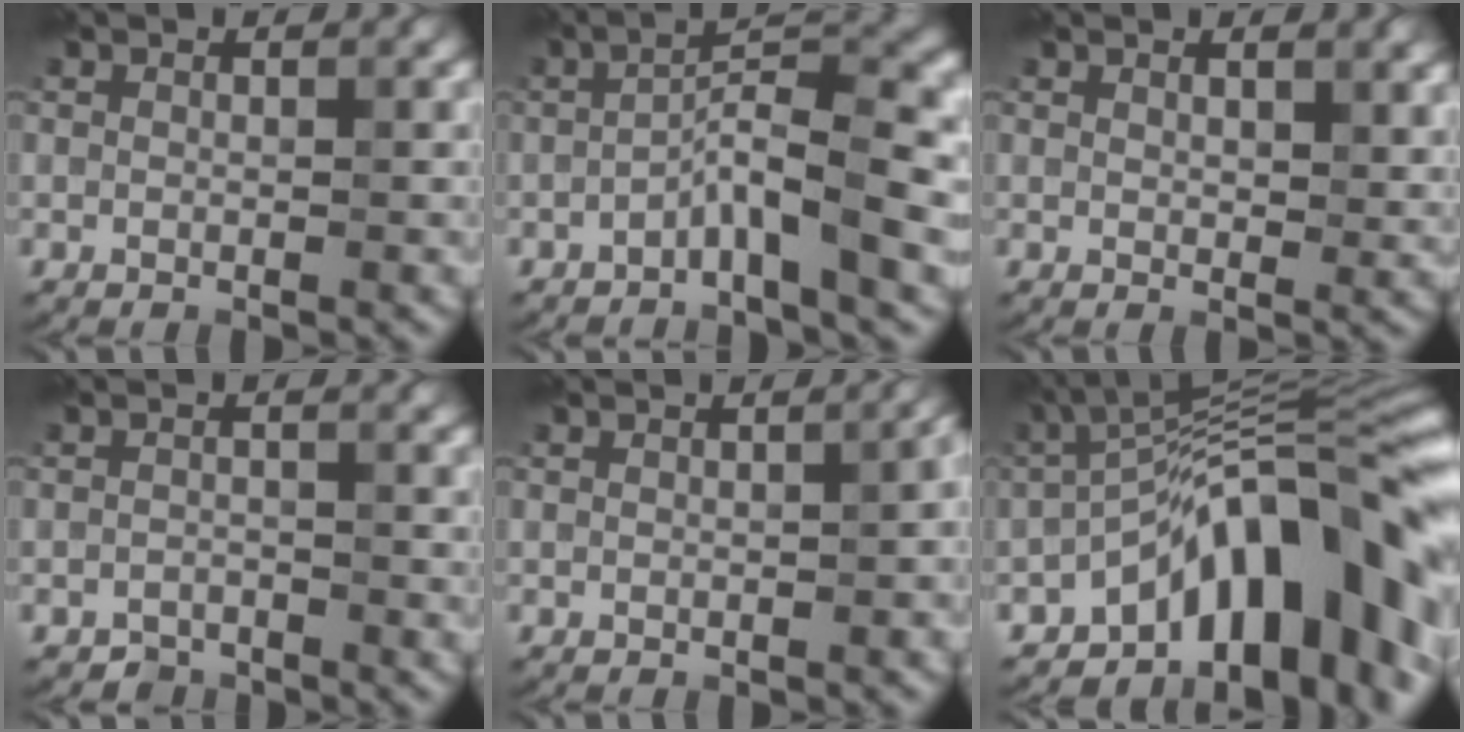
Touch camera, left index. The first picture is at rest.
{"total": 6.7, "force": [-2.7, 1.1, 6.0], "torque": [-0.101, 0.022, -0.056]}
{"total": 2.0, "force": [1.3, 0.7, 1.4], "torque": [-0.019, -0.006, 0.026]}
{"total": 1.4, "force": [-1.2, 0.6, -0.1], "torque": [0.004, 0.004, -0.024]}
{"total": 1.8, "force": [-0.2, 0.6, 1.7], "torque": [-0.018, 0.004, 0.002]}
{"total": 15.7, "force": [-6.4, 6.2, 12.9], "torque": [-0.132, 0.037, -0.117]}